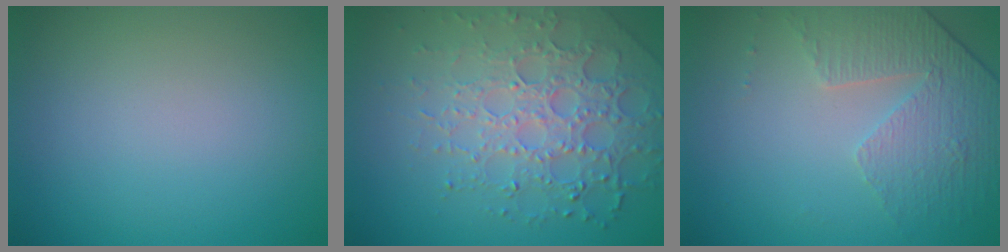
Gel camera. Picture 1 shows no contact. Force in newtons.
{"total": 6.2, "press": 4.7, "slide": 4.0}
{"total": 4.6, "press": 3.3, "slide": 3.3}